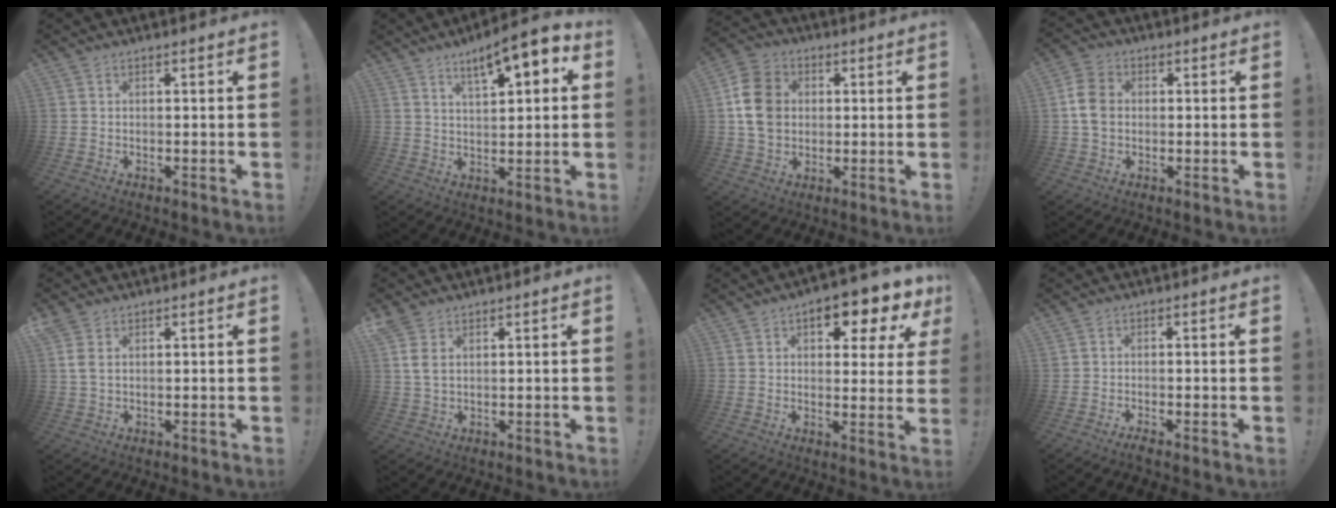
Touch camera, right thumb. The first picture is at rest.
{"total": 9.8, "force": [5.5, 2.4, 7.8], "torque": [-0.117, -0.031, 0.090]}
{"total": 12.9, "force": [1.3, 10.6, 7.1], "torque": [-0.119, 0.007, 0.030]}
{"total": 7.8, "force": [-0.1, 6.1, 4.9], "torque": [-0.101, 0.015, 0.001]}
{"total": 3.7, "force": [1.6, 2.0, 2.6], "torque": [-0.054, -0.002, 0.028]}
{"total": 4.8, "force": [2.1, 2.7, 3.4], "torque": [-0.070, -0.005, 0.039]}
{"total": 8.6, "force": [4.2, 4.1, 6.2], "torque": [-0.078, -0.023, 0.070]}
{"total": 1.9, "force": [-1.7, -0.1, 0.9], "torque": [-0.020, 0.008, -0.028]}